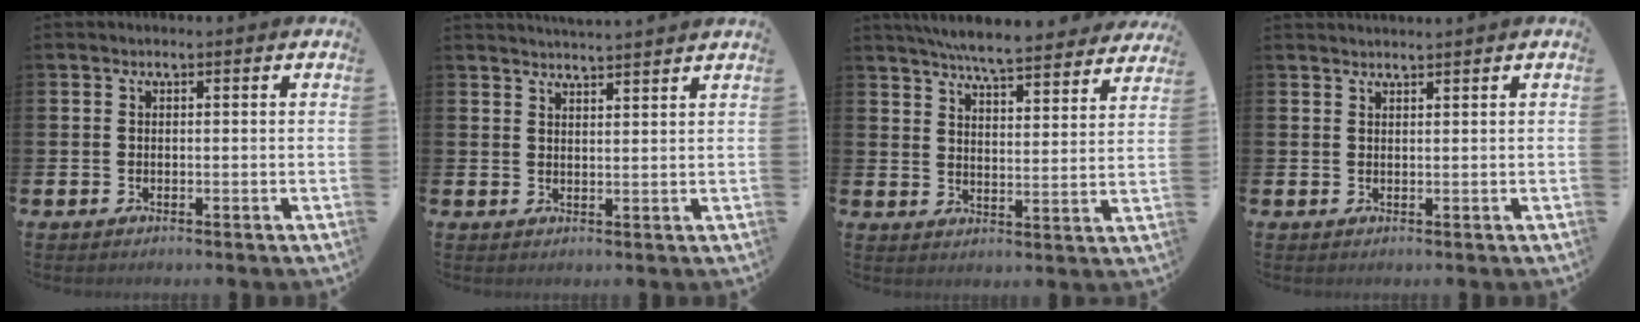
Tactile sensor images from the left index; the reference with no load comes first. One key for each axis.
{"total": 3.1, "fx": 3.1, "fy": -0.5, "fz": -0.1, "tx": 0.001, "ty": -0.019, "tz": 0.056}
{"total": 6.9, "fx": 6.7, "fy": 0.3, "fz": 1.6, "tx": -0.036, "ty": -0.050, "tz": 0.114}
{"total": 1.1, "fx": 1.0, "fy": -0.2, "fz": 0.0, "tx": -0.001, "ty": -0.003, "tz": 0.021}